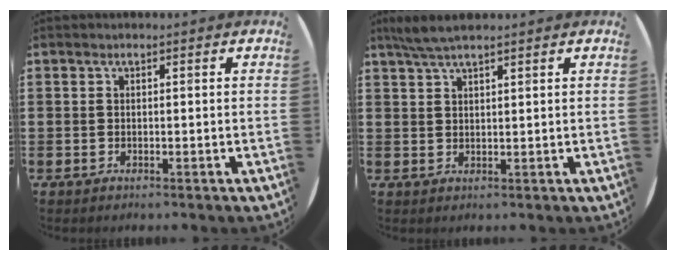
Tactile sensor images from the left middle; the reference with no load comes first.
{"total": 3.3, "force": [2.7, 0.3, 1.8], "torque": [-0.040, 0.003, 0.050]}